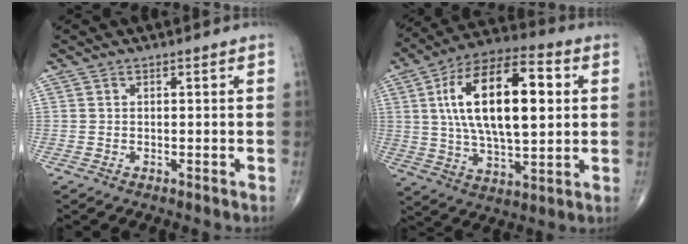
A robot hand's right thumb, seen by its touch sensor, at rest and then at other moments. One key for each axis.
{"total": 22.9, "fx": 4.4, "fy": 10.3, "fz": 20.0, "tx": -0.336, "ty": 0.008, "tz": 0.067}